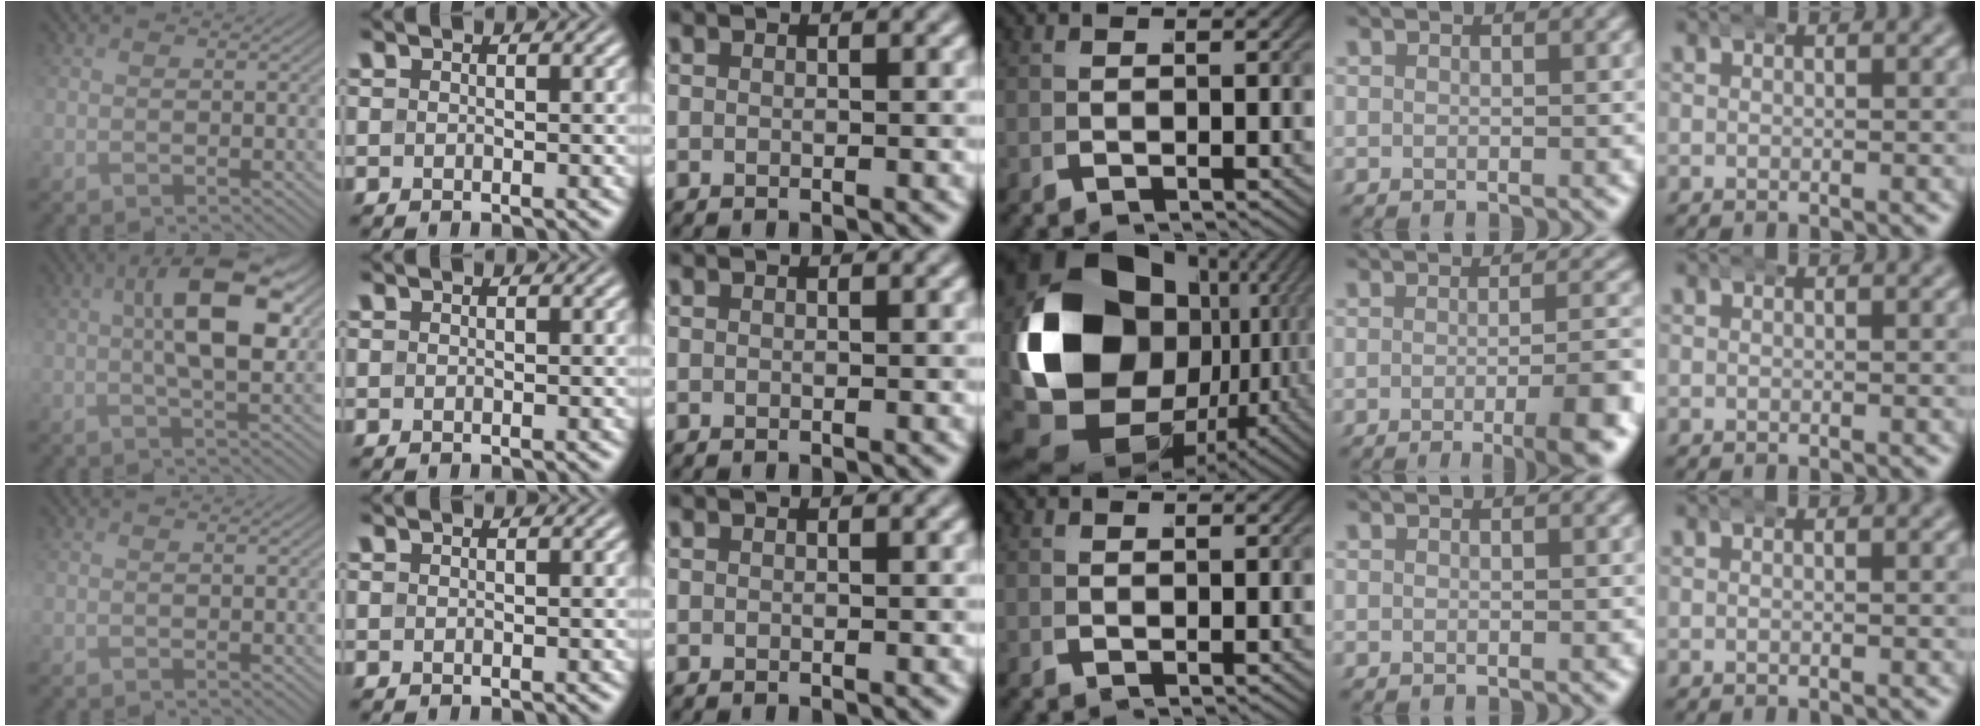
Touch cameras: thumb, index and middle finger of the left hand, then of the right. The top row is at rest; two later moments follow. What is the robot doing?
{"motion": "wrap", "object": "bandana"}